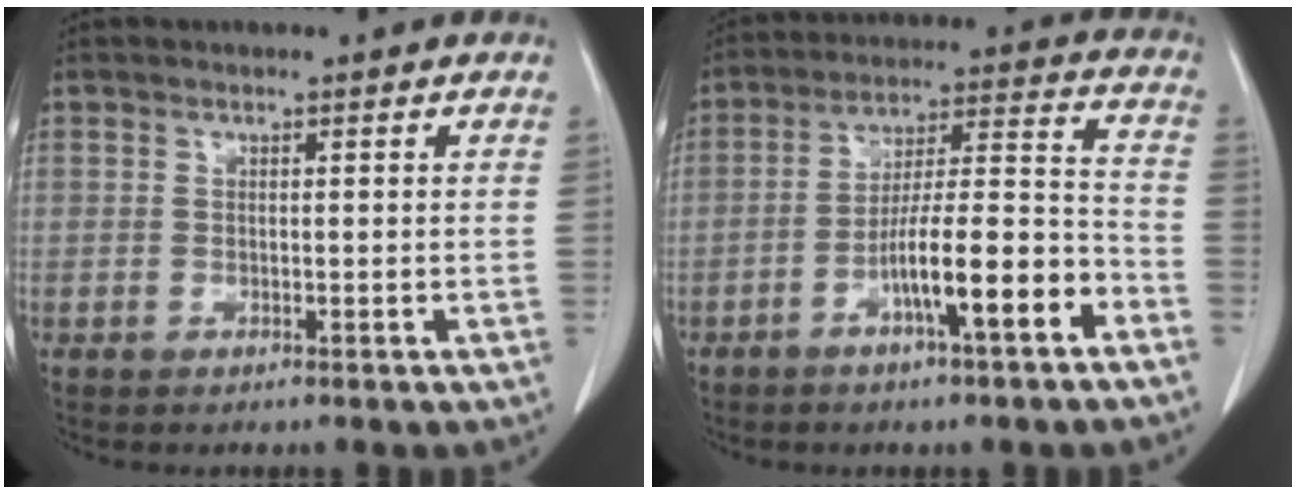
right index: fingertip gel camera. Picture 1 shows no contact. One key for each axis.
{"total": 12.7, "fx": -6.1, "fy": 1.2, "fz": 11.1, "tx": -0.184, "ty": 0.014, "tz": -0.101}